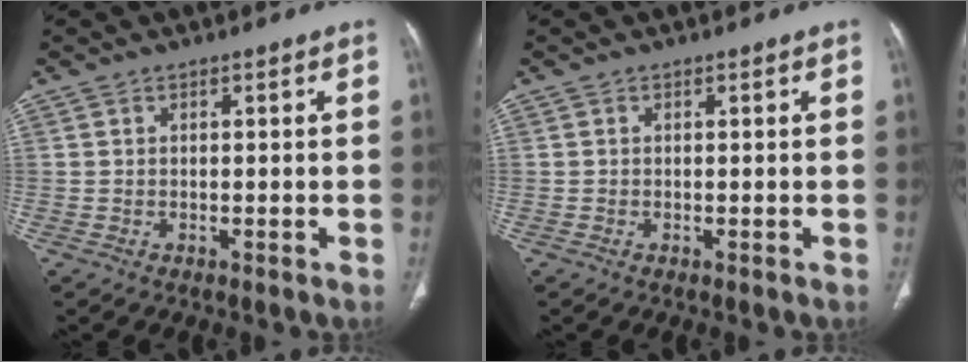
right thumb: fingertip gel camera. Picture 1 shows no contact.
{"total": 0.0}